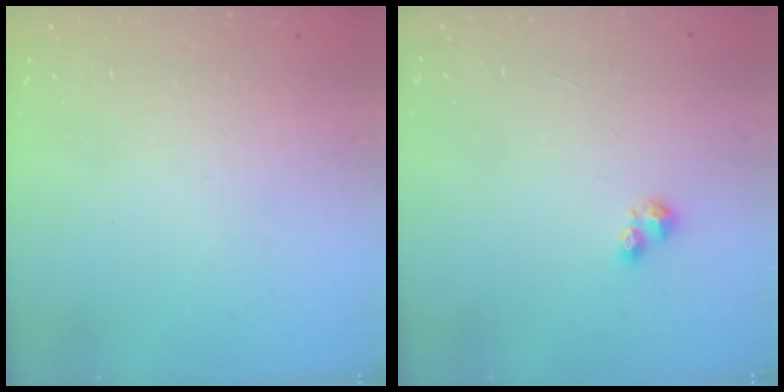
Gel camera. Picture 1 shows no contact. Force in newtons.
{"total": 2.5, "press": 2.5, "slide": 0.4}